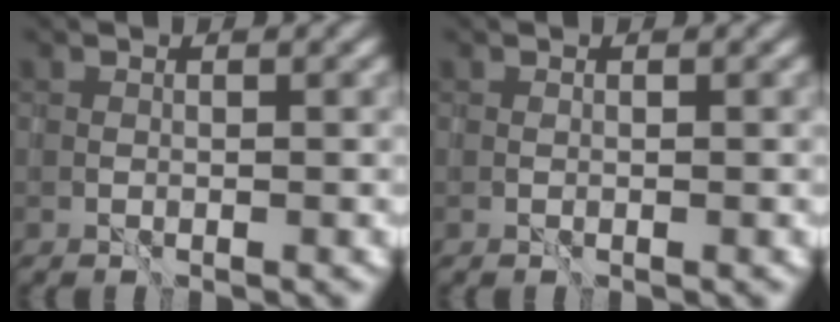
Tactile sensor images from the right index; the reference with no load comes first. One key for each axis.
{"total": 0.0}